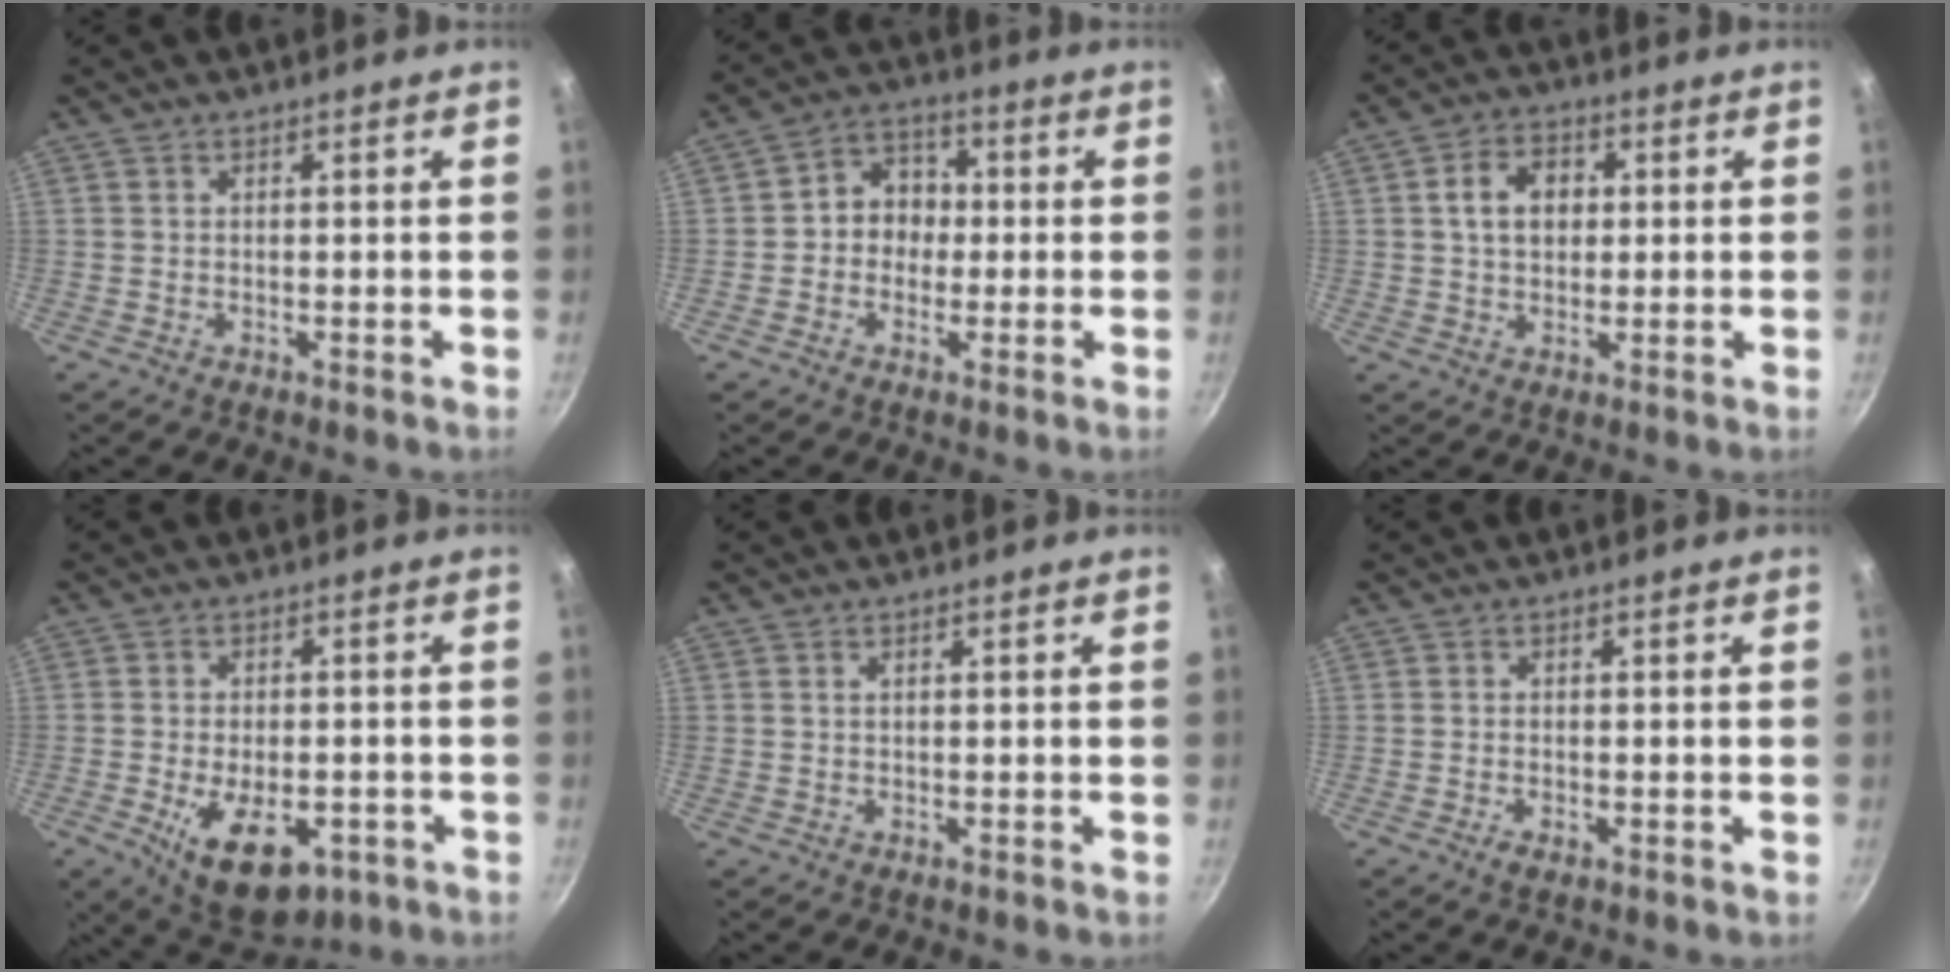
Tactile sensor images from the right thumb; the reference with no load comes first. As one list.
[{"total": 7.5, "force": [-0.3, 6.5, 3.8], "torque": [-0.016, 0.021, -0.019]}, {"total": 7.8, "force": [1.3, 5.9, 4.9], "torque": [-0.059, 0.011, 0.015]}, {"total": 12.8, "force": [-4.7, 7.0, 9.7], "torque": [-0.124, 0.003, -0.056]}, {"total": 0.5, "force": [0.2, 0.3, 0.3], "torque": [-0.005, 0.001, 0.004]}, {"total": 4.0, "force": [-2.1, 1.9, 2.9], "torque": [-0.050, 0.008, -0.033]}]